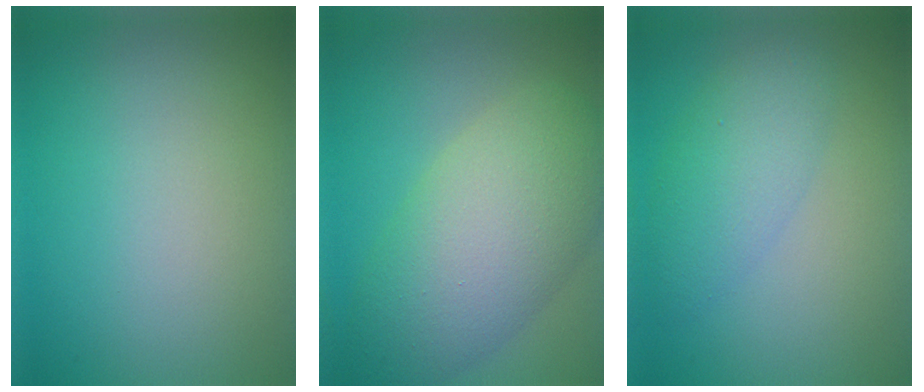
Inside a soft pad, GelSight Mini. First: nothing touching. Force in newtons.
{"total": 9.2, "press": 9.2, "slide": 0.5}
{"total": 3.6, "press": 3.6, "slide": 0.0}